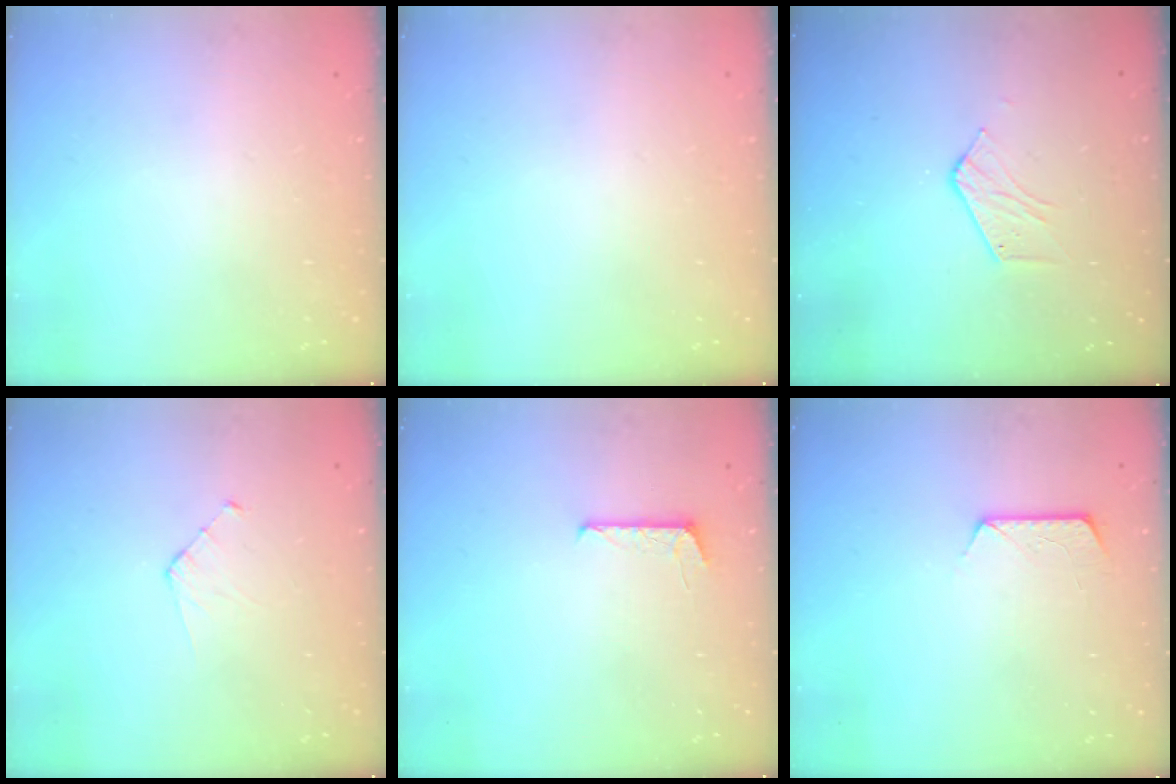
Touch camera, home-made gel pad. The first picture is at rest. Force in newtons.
{"total": 0.0}
{"total": 5.8, "press": 5.8, "slide": 0.3}
{"total": 3.6, "press": 3.6, "slide": 0.3}
{"total": 5.1, "press": 5.1, "slide": 0.5}
{"total": 7.9, "press": 7.8, "slide": 0.8}